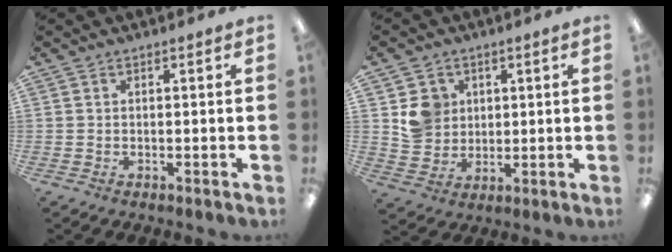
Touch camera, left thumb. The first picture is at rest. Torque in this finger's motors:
{"motor_torque": [-0.19, 0.32, 0.65, -0.12, 0.02]}